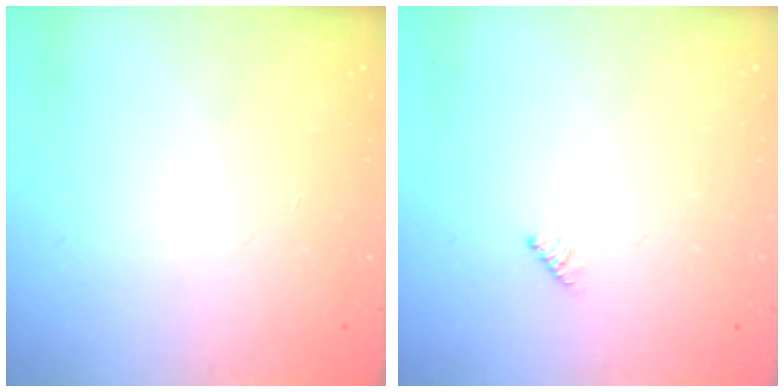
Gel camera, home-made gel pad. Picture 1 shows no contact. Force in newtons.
{"total": 2.3, "press": 2.3, "slide": 0.4}